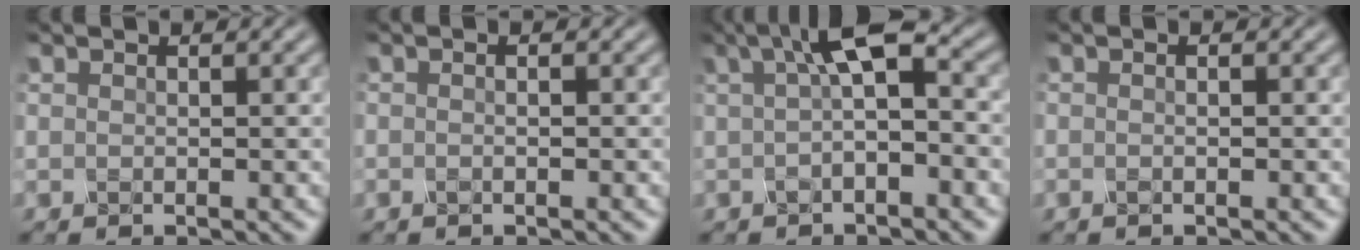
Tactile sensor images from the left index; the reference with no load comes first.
{"total": 0.9, "force": [-0.1, 0.3, 0.8], "torque": [-0.004, -0.015, -0.007]}
{"total": 5.0, "force": [0.8, 1.3, 4.7], "torque": [-0.069, 0.012, 0.004]}
{"total": 0.6, "force": [-0.3, 0.1, 0.6], "torque": [-0.008, -0.011, -0.006]}